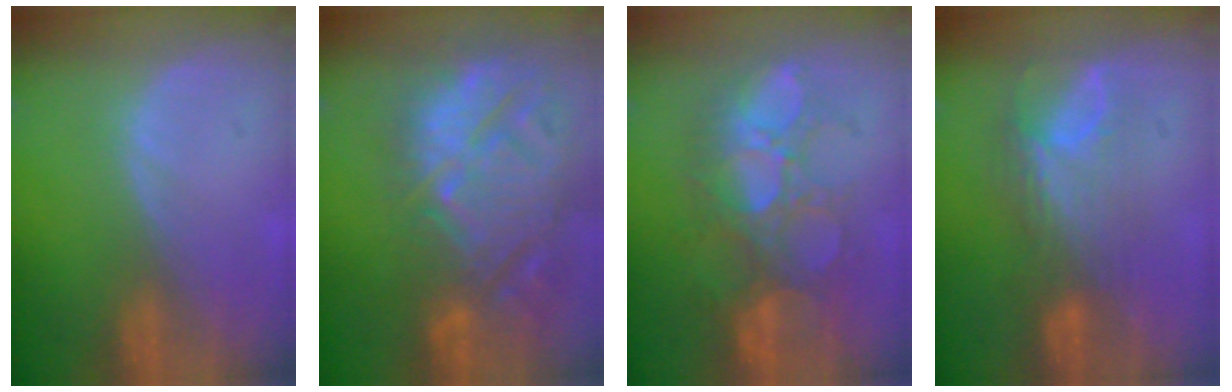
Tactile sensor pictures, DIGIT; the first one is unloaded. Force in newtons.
{"total": 15.0, "press": 12.9, "slide": 7.7}
{"total": 10.9, "press": 9.6, "slide": 5.2}
{"total": 7.9, "press": 6.6, "slide": 4.2}